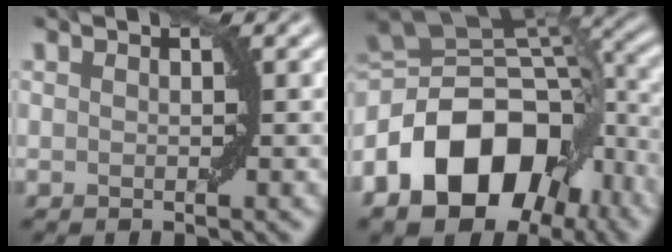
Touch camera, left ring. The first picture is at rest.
{"total": 14.5, "force": [-6.2, 9.8, 8.7], "torque": [-0.156, 0.010, -0.121]}